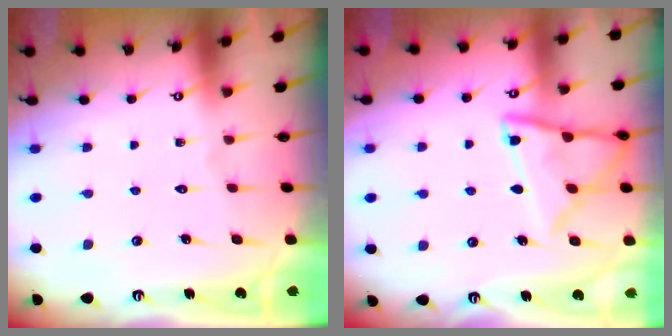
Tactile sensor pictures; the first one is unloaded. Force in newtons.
{"total": 13.3, "press": 13.2, "slide": 1.2}